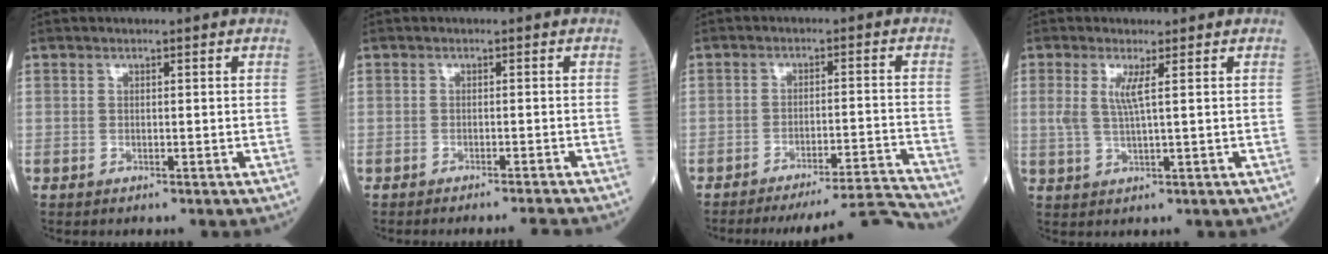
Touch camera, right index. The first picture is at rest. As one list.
[{"total": 3.5, "force": [-3.2, -1.4, 0.5], "torque": [-0.003, -0.005, -0.043]}, {"total": 11.9, "force": [-11.6, -2.5, 1.4], "torque": [0.000, 0.004, -0.170]}, {"total": 3.1, "force": [0.9, -0.2, 3.0], "torque": [-0.068, 0.002, 0.020]}]